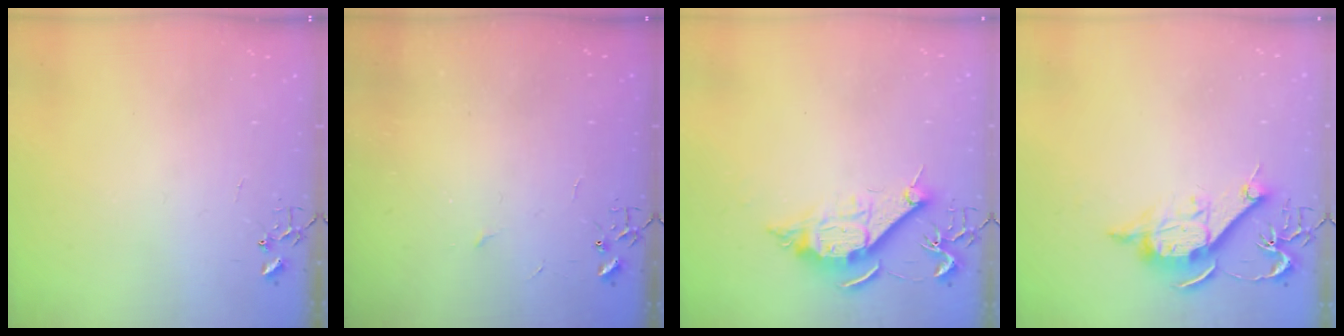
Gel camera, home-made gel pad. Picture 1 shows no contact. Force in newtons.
{"total": 2.3, "press": 2.3, "slide": 0.4}
{"total": 10.2, "press": 10.2, "slide": 0.6}
{"total": 11.3, "press": 11.3, "slide": 0.5}